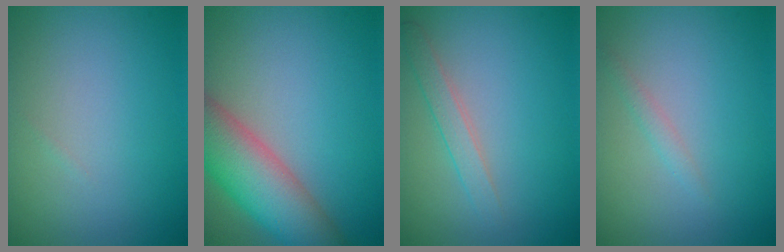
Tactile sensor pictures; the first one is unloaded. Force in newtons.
{"total": 8.2, "press": 8.2, "slide": 0.4}
{"total": 1.8, "press": 1.8, "slide": 0.1}
{"total": 1.0, "press": 1.0, "slide": 0.0}